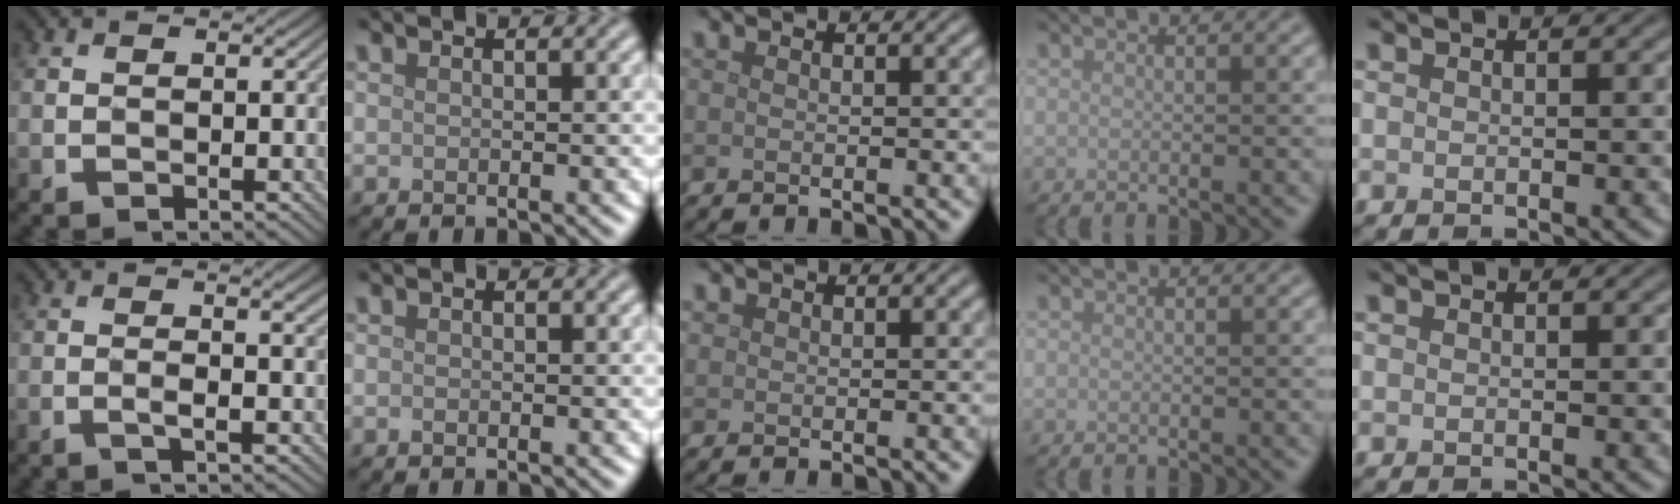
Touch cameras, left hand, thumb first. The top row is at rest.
{"thumb": {"total": 3.2, "force": [-0.1, 0.2, 3.2], "torque": [-0.047, 0.009, -0.007]}, "middle": {"total": 0.6, "force": [0.4, 0.5, 0.0], "torque": [0.002, -0.001, 0.010]}}